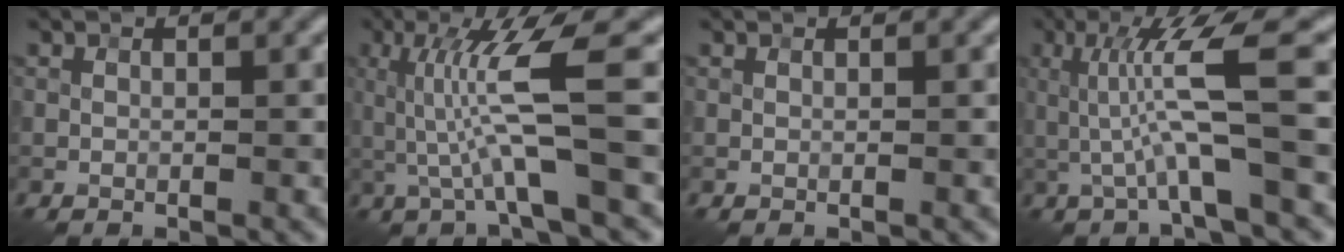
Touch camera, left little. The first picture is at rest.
{"total": 6.0, "force": [0.1, 0.5, 6.0], "torque": [-0.125, 0.009, 0.006]}
{"total": 0.0}
{"total": 6.3, "force": [-0.3, 0.5, 6.2], "torque": [-0.126, 0.016, -0.003]}